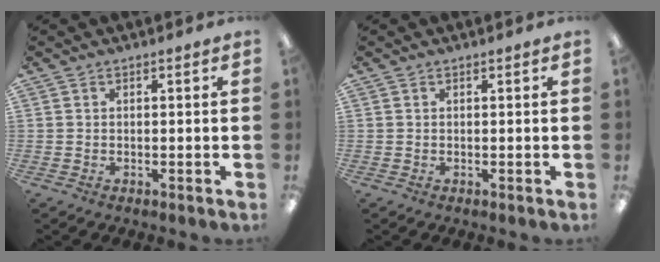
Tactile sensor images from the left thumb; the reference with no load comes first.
{"total": 0.0}